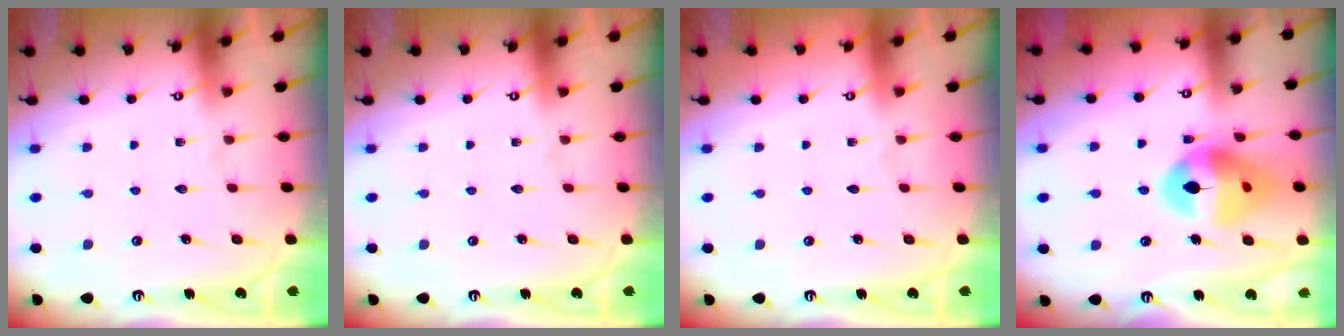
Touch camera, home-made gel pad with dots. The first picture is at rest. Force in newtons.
{"total": 0.0}
{"total": 0.0}
{"total": 15.4, "press": 15.2, "slide": 2.2}